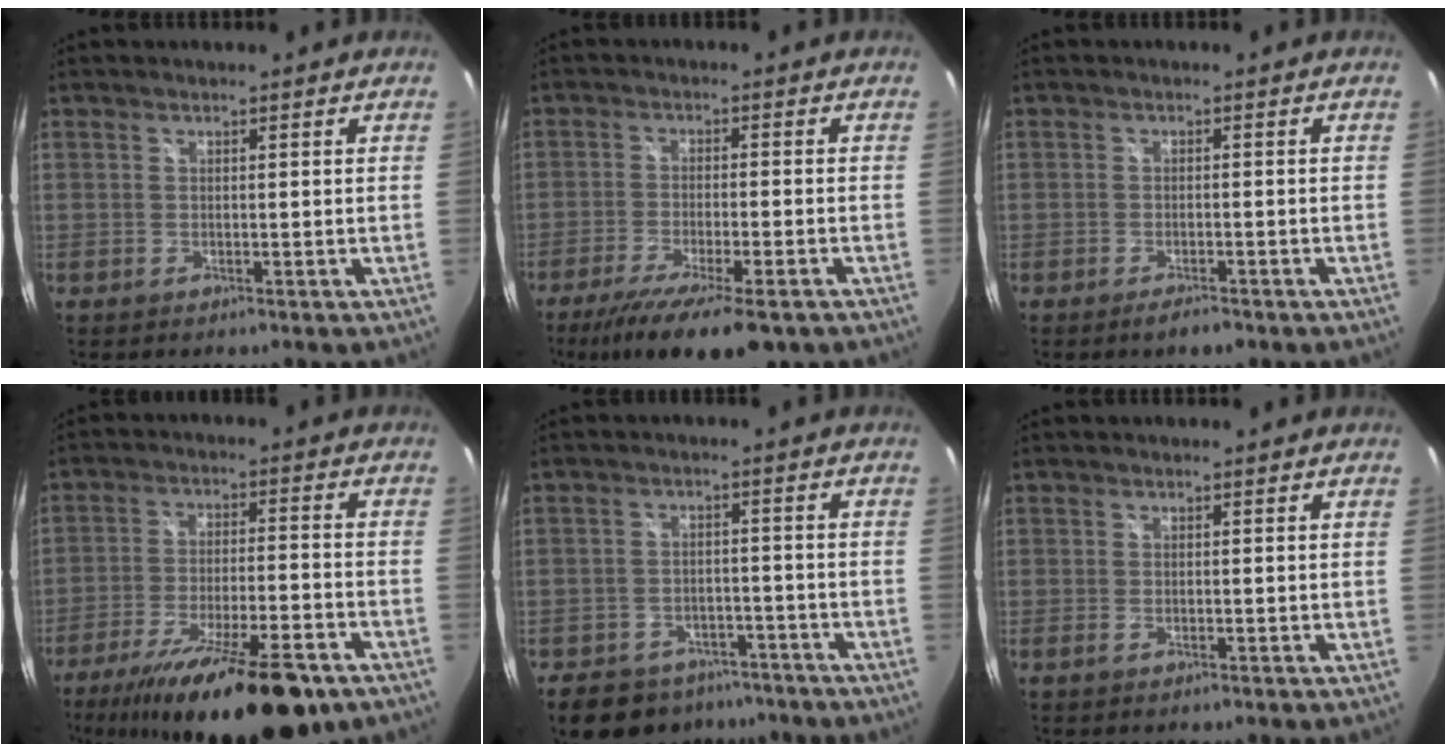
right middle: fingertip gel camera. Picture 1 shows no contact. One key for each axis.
{"total": 14.6, "fx": -10.4, "fy": 3.3, "fz": 9.7, "tx": -0.192, "ty": -0.048, "tz": -0.167}
{"total": 2.7, "fx": -2.1, "fy": 0.8, "fz": 1.6, "tx": -0.035, "ty": -0.002, "tz": -0.034}
{"total": 21.6, "fx": -15.3, "fy": 5.4, "fz": 14.4, "tx": -0.250, "ty": -0.042, "tz": -0.232}
{"total": 13.2, "fx": -9.6, "fy": 7.6, "fz": 4.9, "tx": -0.116, "ty": 0.008, "tz": -0.125}
{"total": 0.6, "fx": -0.2, "fy": 0.1, "fz": 0.5, "tx": -0.011, "ty": -0.001, "tz": -0.007}